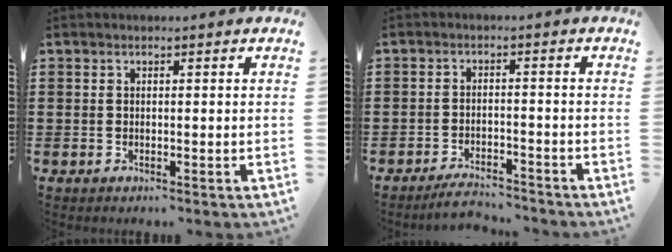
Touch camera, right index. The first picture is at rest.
{"total": 3.4, "force": [-3.4, 0.2, 0.6], "torque": [-0.013, 0.004, -0.067]}